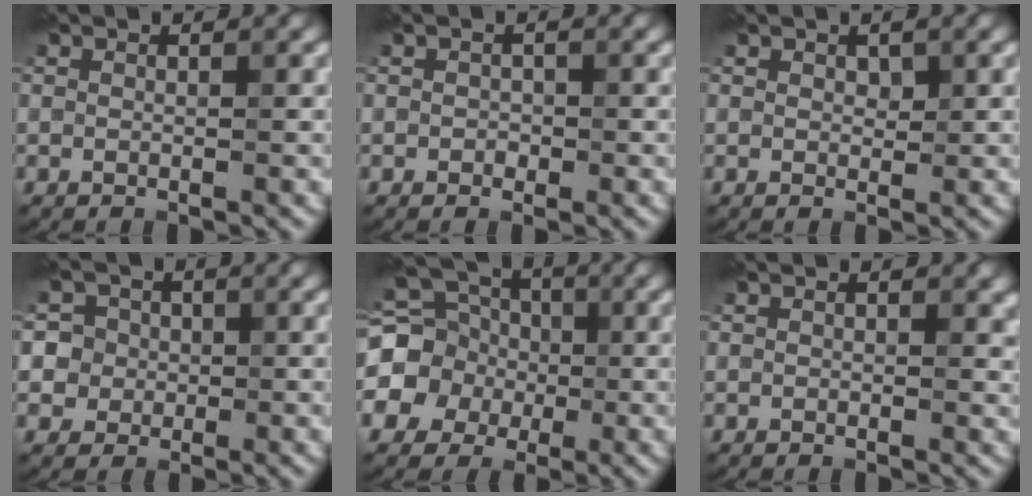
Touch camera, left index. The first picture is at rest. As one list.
[{"total": 0.8, "force": [-0.3, 0.7, 0.1], "torque": [0.002, 0.003, -0.006]}, {"total": 0.9, "force": [0.5, 0.7, 0.4], "torque": [-0.003, 0.004, 0.008]}, {"total": 5.8, "force": [1.0, 5.6, 1.1], "torque": [-0.013, 0.045, -0.008]}, {"total": 11.0, "force": [-0.7, 10.2, 3.9], "torque": [-0.108, 0.016, -0.049]}, {"total": 1.2, "force": [0.2, 1.0, 0.6], "torque": [-0.002, 0.002, 0.001]}]